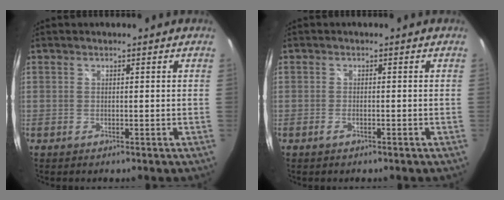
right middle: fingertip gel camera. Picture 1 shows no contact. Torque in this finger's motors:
{"motor_torque": [-0.67, -0.11, 0.04, -0.02]}